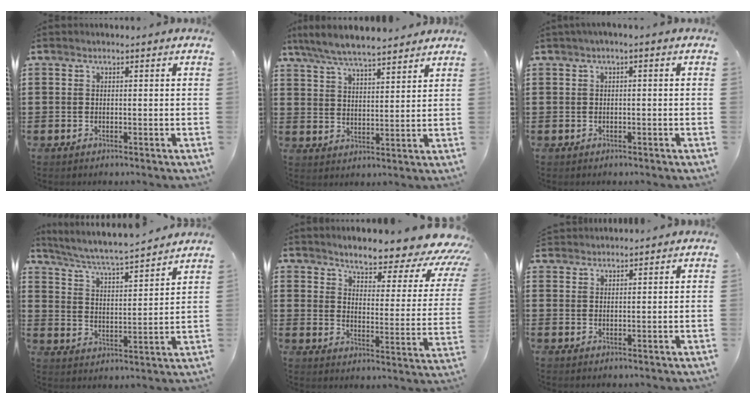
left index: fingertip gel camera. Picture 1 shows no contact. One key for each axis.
{"total": 6.2, "fx": 5.8, "fy": 0.5, "fz": 2.2, "tx": -0.064, "ty": -0.022, "tz": 0.104}
{"total": 1.1, "fx": -0.7, "fy": 0.1, "fz": 0.9, "tx": -0.013, "ty": -0.003, "tz": -0.013}
{"total": 4.8, "fx": 4.4, "fy": -0.3, "fz": 1.9, "tx": -0.058, "ty": -0.038, "tz": 0.066}
{"total": 6.5, "fx": 5.6, "fy": 0.5, "fz": 3.3, "tx": -0.065, "ty": -0.053, "tz": 0.083}
{"total": 1.9, "fx": 1.9, "fy": -0.1, "fz": -0.2, "tx": -0.001, "ty": -0.001, "tz": 0.037}